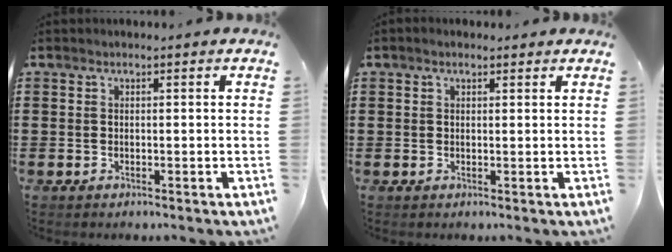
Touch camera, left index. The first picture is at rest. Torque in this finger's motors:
{"motor_torque": [2.15, 0.00, 0.20, 0.05]}